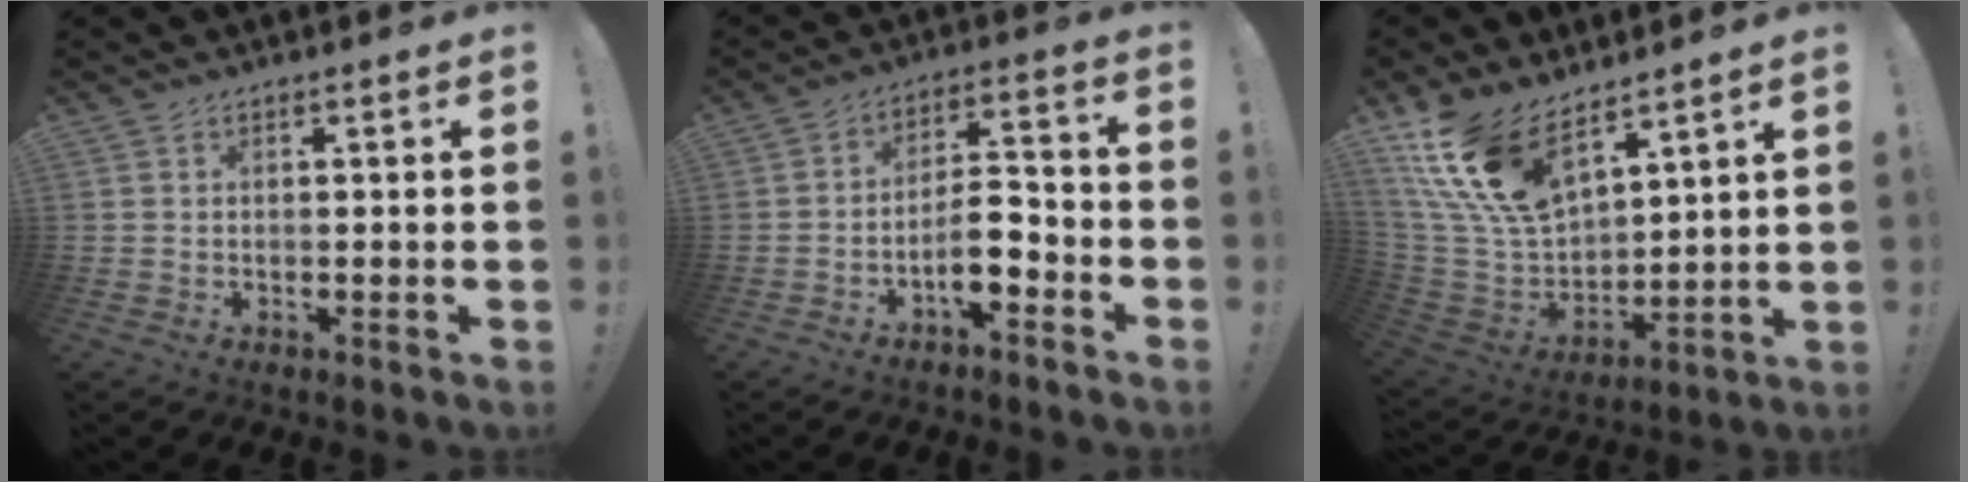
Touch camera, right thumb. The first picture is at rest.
{"total": 9.3, "force": [-4.7, 3.3, 7.2], "torque": [-0.128, 0.025, -0.080]}
{"total": 18.4, "force": [12.2, 9.3, 10.2], "torque": [-0.218, -0.074, 0.232]}